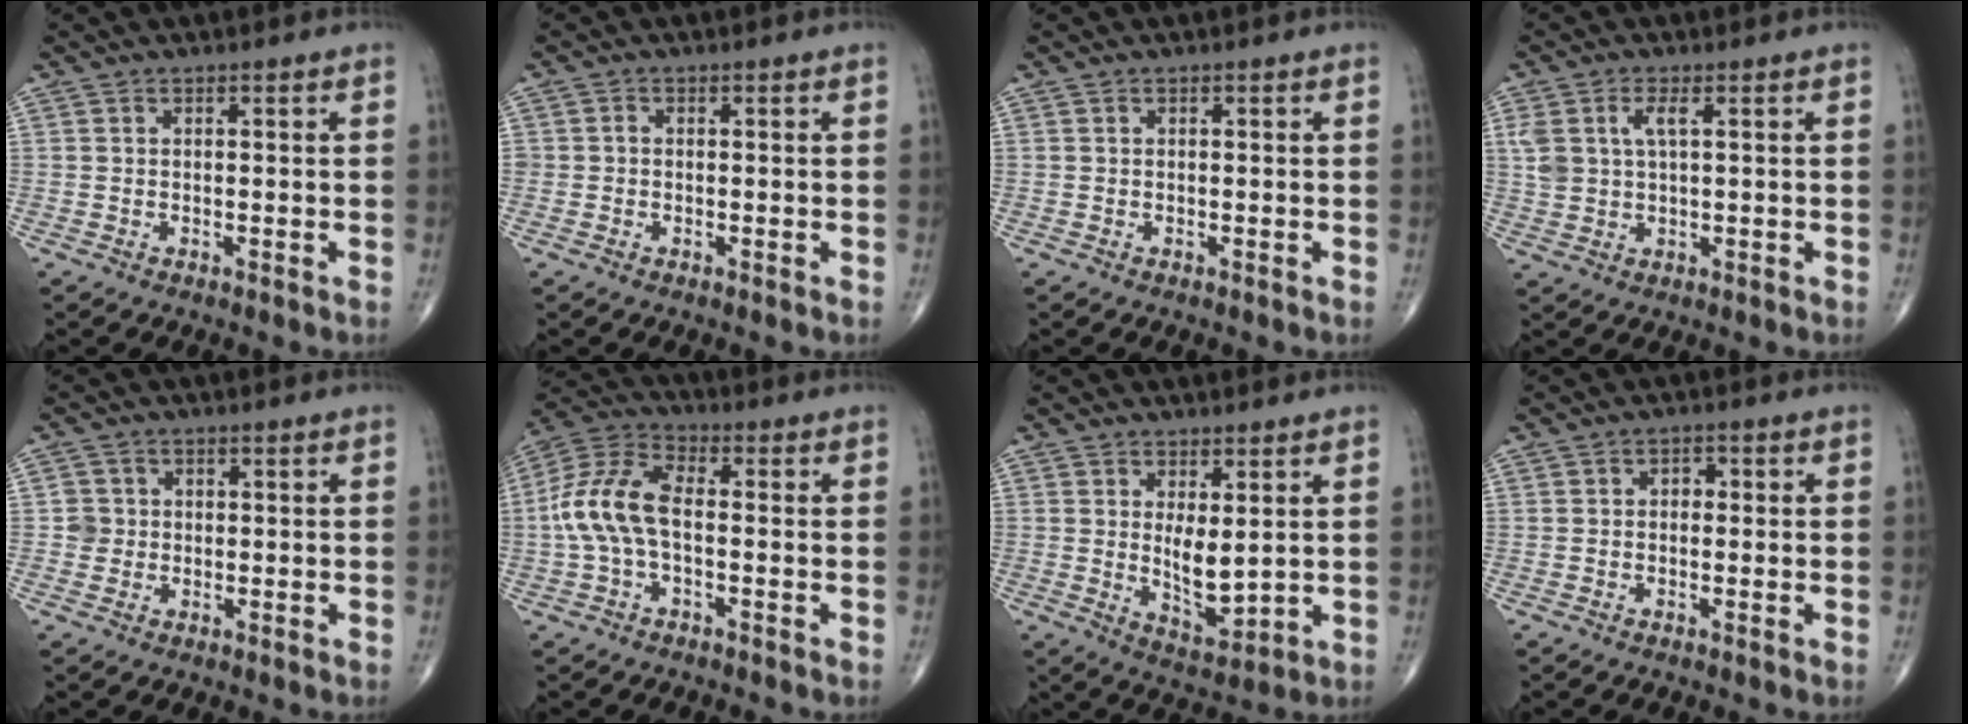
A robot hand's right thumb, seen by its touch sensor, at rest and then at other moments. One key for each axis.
{"total": 0.7, "fx": -0.2, "fy": 0.7, "fz": 0.3, "tx": 0.002, "ty": 0.003, "tz": -0.006}
{"total": 0.0}
{"total": 5.3, "fx": 1.7, "fy": 2.4, "fz": 4.4, "tx": -0.103, "ty": 0.006, "tz": 0.039}
{"total": 2.7, "fx": -0.1, "fy": 2.7, "fz": 0.2, "tx": 0.020, "ty": 0.008, "tz": -0.005}
{"total": 11.3, "fx": -1.0, "fy": 6.0, "fz": 9.5, "tx": -0.208, "ty": 0.035, "tz": -0.026}
{"total": 6.9, "fx": 1.1, "fy": 3.0, "fz": 6.1, "tx": -0.088, "ty": -0.025, "tz": 0.031}
{"total": 1.9, "fx": 0.0, "fy": 1.4, "fz": 1.3, "tx": -0.009, "ty": 0.007, "tz": -0.007}